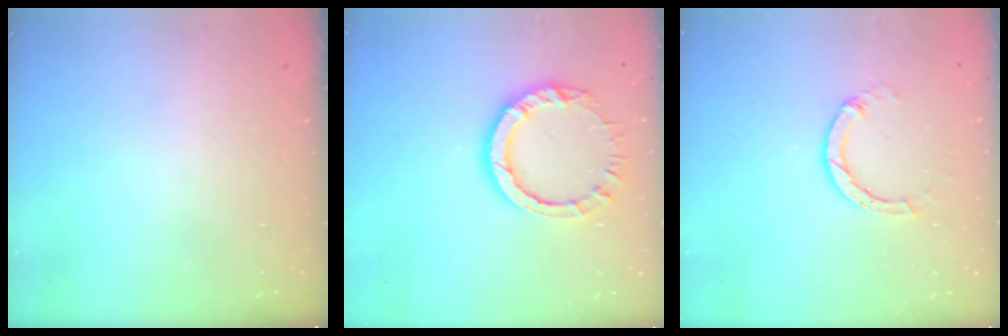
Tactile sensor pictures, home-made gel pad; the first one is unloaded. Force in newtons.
{"total": 8.7, "press": 8.6, "slide": 0.7}
{"total": 4.4, "press": 4.4, "slide": 0.5}